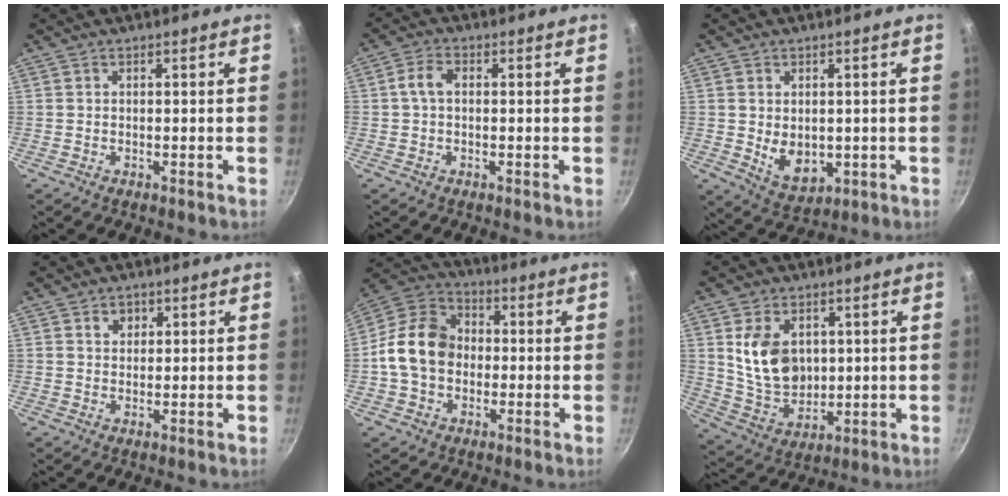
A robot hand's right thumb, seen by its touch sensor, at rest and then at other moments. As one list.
[{"total": 3.6, "force": [0.3, 2.0, 3.0], "torque": [-0.065, 0.013, -0.001]}, {"total": 7.0, "force": [-0.1, 5.0, 4.9], "torque": [-0.065, -0.016, 0.016]}, {"total": 2.6, "force": [1.2, 2.1, 1.0], "torque": [-0.001, -0.003, 0.018]}, {"total": 13.5, "force": [-0.9, 10.7, 8.3], "torque": [-0.114, 0.031, -0.037]}, {"total": 12.3, "force": [2.7, 8.9, 7.9], "torque": [-0.119, -0.024, 0.066]}]